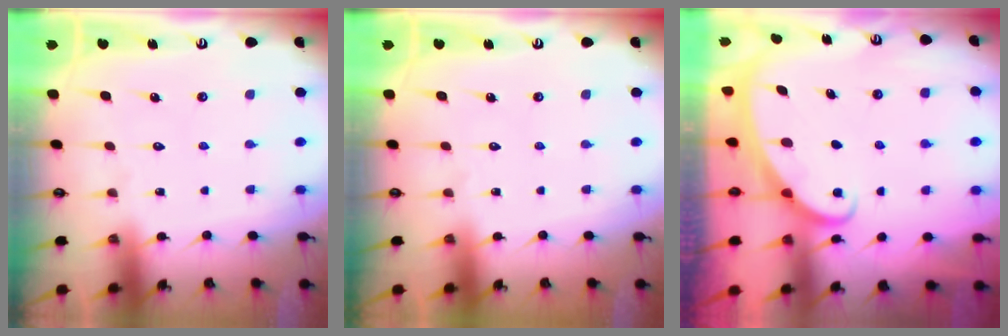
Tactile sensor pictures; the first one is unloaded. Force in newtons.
{"total": 0.0}
{"total": 2.1, "press": 2.1, "slide": 0.1}